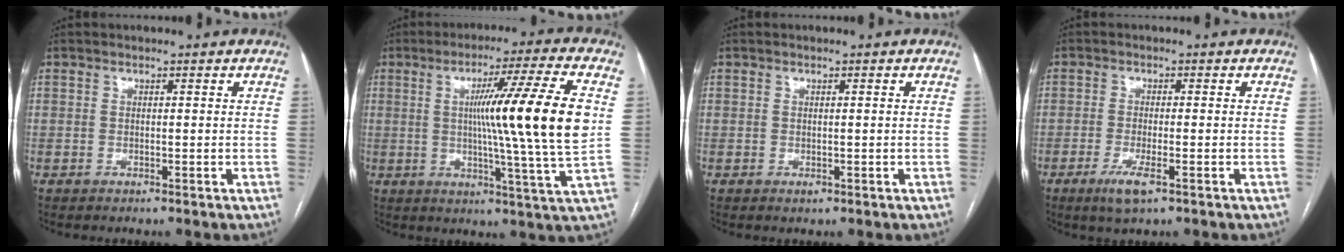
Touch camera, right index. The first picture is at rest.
{"total": 17.1, "force": [2.2, -2.4, 16.8], "torque": [-0.256, -0.008, 0.025]}
{"total": 0.7, "force": [-0.2, 0.4, 0.5], "torque": [-0.005, 0.000, -0.001]}
{"total": 4.1, "force": [-2.2, 0.6, 3.4], "torque": [-0.070, -0.008, -0.040]}